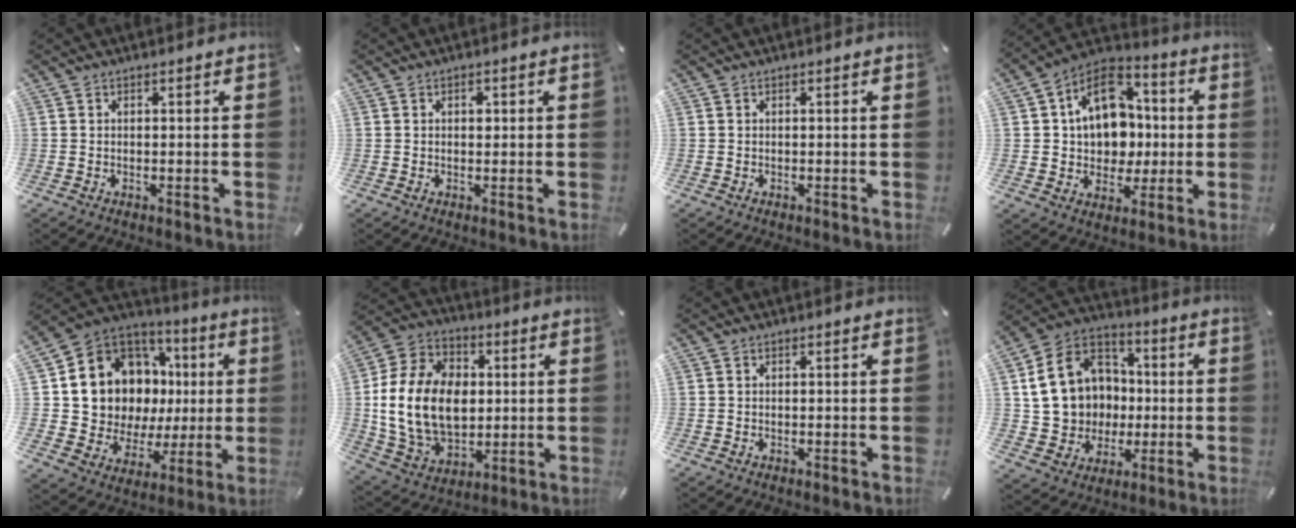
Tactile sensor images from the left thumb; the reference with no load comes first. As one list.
[{"total": 1.4, "force": [0.3, 1.0, 0.8], "torque": [-0.001, 0.000, -0.001]}, {"total": 0.0}, {"total": 14.8, "force": [1.8, 12.6, 7.6], "torque": [-0.135, -0.003, 0.041]}, {"total": 12.2, "force": [3.6, 10.9, 4.1], "torque": [-0.077, -0.057, 0.084]}, {"total": 18.8, "force": [0.3, 14.5, 12.0], "torque": [-0.265, 0.005, 0.006]}, {"total": 0.0}, {"total": 17.4, "force": [0.6, 16.0, 6.9], "torque": [-0.125, 0.008, 0.026]}]